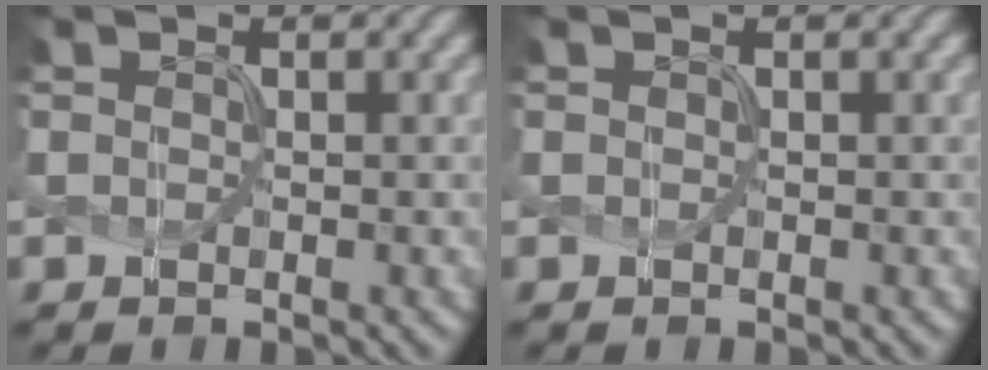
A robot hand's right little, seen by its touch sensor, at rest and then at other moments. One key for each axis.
{"total": 0.0}